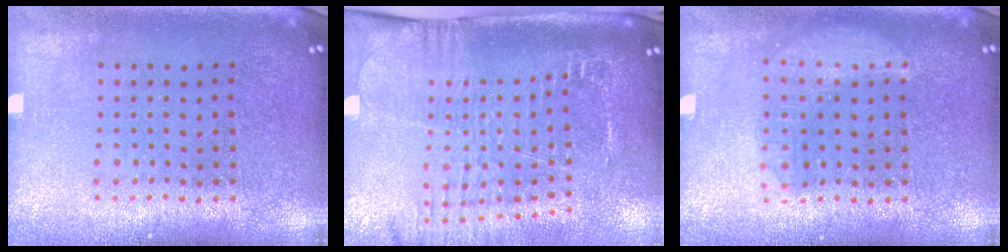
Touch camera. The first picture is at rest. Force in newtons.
{"total": 2.6, "press": 2.1, "slide": 1.6}
{"total": 2.4, "press": 2.4, "slide": 0.3}